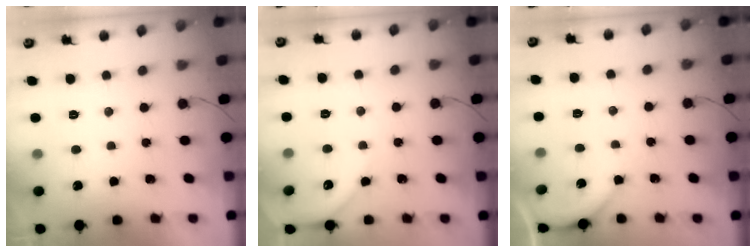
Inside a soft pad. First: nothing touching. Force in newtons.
{"total": 3.3, "press": 3.3, "slide": 0.5}
{"total": 2.7, "press": 2.6, "slide": 0.6}